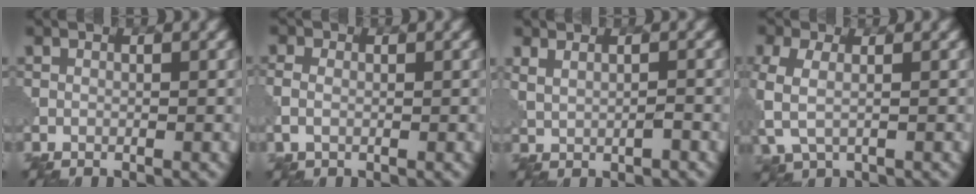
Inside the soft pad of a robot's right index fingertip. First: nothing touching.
{"total": 1.7, "force": [-0.2, 1.2, 1.1], "torque": [-0.027, 0.002, -0.008]}
{"total": 1.6, "force": [0.7, 0.9, 1.2], "torque": [-0.029, -0.003, 0.017]}
{"total": 4.4, "force": [-0.5, 2.7, 3.5], "torque": [-0.099, -0.002, -0.011]}